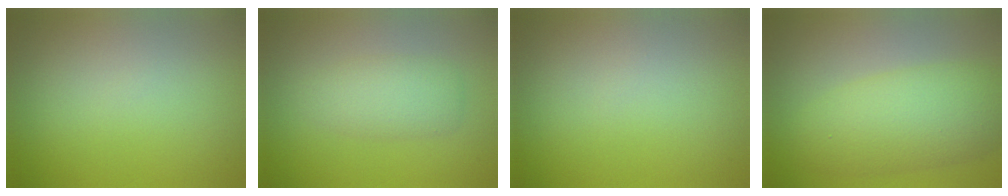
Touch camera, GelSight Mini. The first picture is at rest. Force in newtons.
{"total": 3.0, "press": 3.0, "slide": 0.1}
{"total": 0.0}
{"total": 6.5, "press": 6.5, "slide": 0.2}